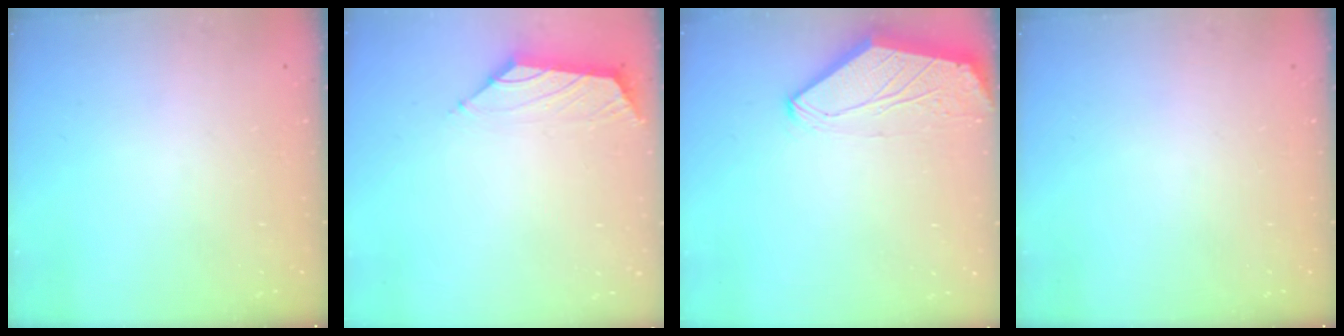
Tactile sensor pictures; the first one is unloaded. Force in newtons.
{"total": 1.5, "press": 1.4, "slide": 0.6}
{"total": 0.0}
{"total": 0.0}